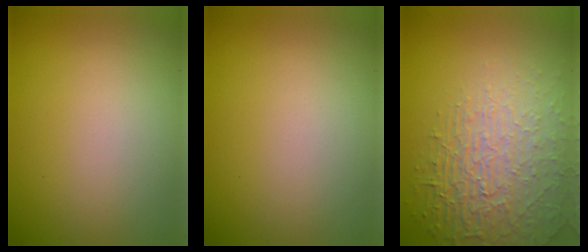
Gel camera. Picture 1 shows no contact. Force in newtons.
{"total": 0.0}
{"total": 4.2, "press": 4.0, "slide": 1.3}